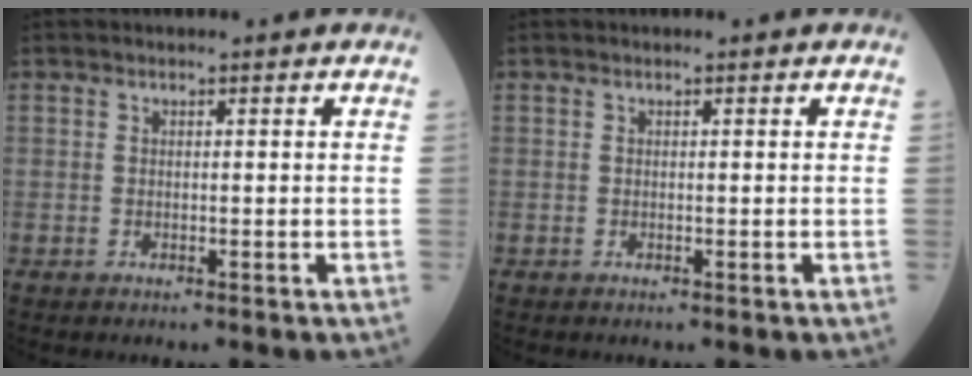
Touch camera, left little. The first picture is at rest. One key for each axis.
{"total": 0.0}